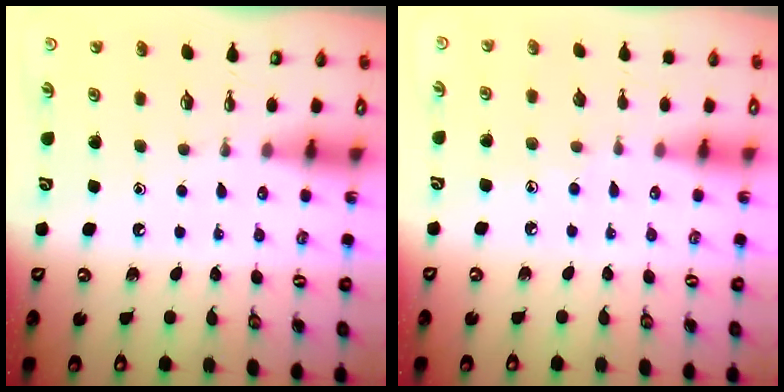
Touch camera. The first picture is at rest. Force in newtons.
{"total": 5.5, "press": 5.5, "slide": 0.4}